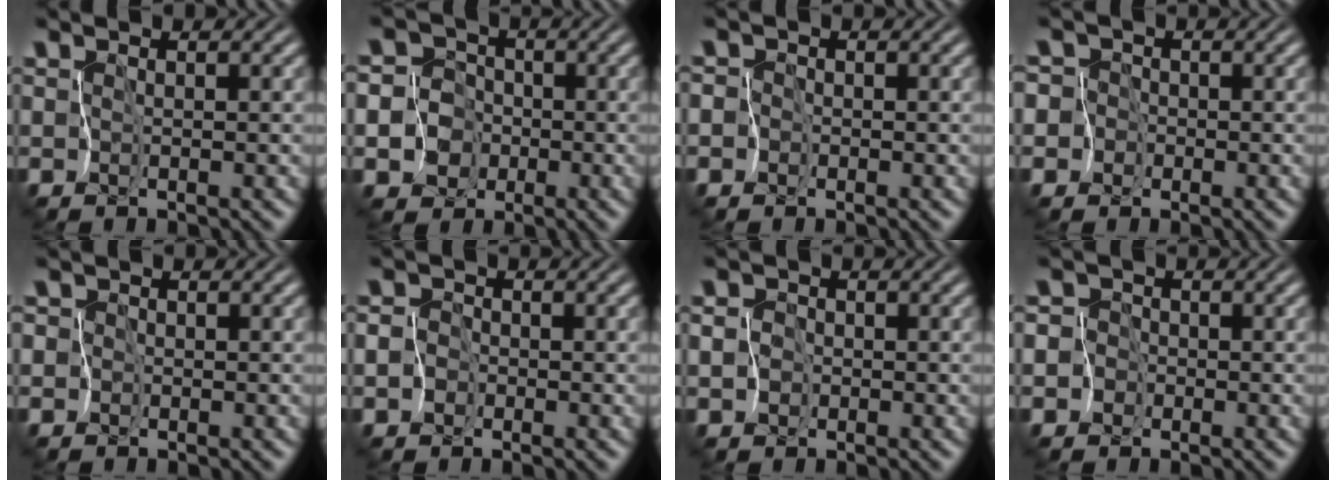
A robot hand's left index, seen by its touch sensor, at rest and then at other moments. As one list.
[{"total": 10.5, "force": [-3.0, 9.8, 2.4], "torque": [-0.080, 0.003, -0.077]}, {"total": 3.2, "force": [-1.3, 2.9, 0.3], "torque": [0.006, 0.011, -0.050]}, {"total": 5.9, "force": [-2.3, 5.4, 1.0], "torque": [-0.023, 0.013, -0.078]}, {"total": 3.3, "force": [-0.4, 3.2, 0.7], "torque": [-0.012, 0.017, -0.043]}, {"total": 3.4, "force": [-1.6, 2.9, 0.6], "torque": [0.005, 0.005, -0.051]}, {"total": 2.8, "force": [-0.9, 2.6, 0.6], "torque": [0.005, 0.008, -0.038]}, {"total": 5.4, "force": [-2.4, 4.8, 0.7], "torque": [-0.008, 0.005, -0.070]}]